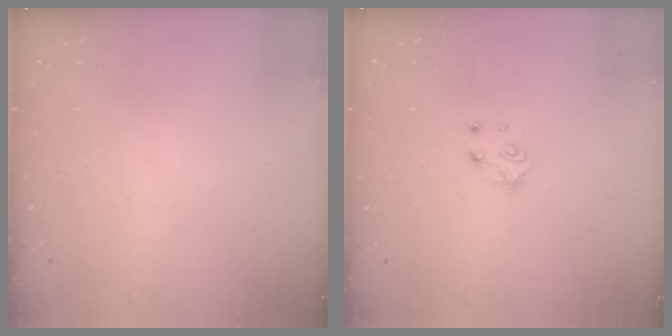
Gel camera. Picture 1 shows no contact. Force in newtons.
{"total": 5.2, "press": 5.1, "slide": 0.7}